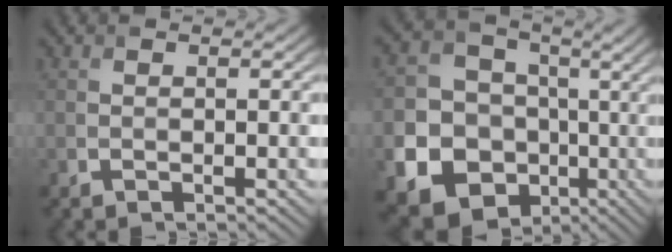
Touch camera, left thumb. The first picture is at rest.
{"total": 15.9, "force": [-4.4, 14.1, 5.9], "torque": [-0.158, -0.041, -0.081]}